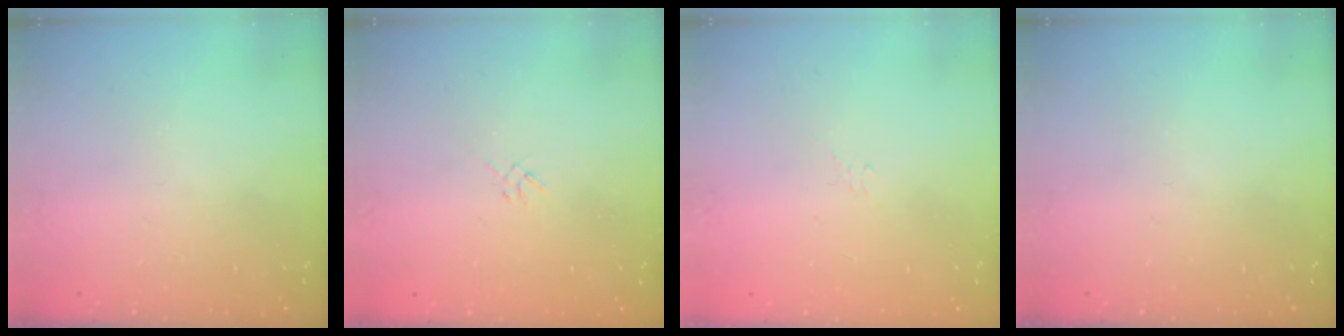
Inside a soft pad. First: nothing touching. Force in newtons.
{"total": 1.3, "press": 1.2, "slide": 0.5}
{"total": 2.1, "press": 2.0, "slide": 0.6}
{"total": 0.0}